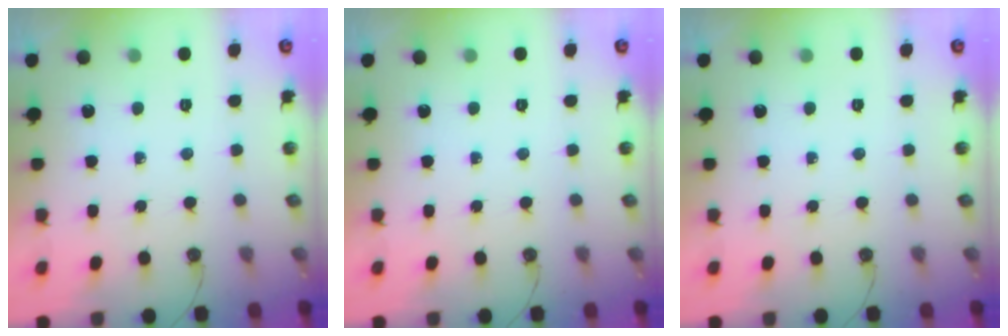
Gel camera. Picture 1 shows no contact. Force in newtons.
{"total": 0.0}
{"total": 0.0}